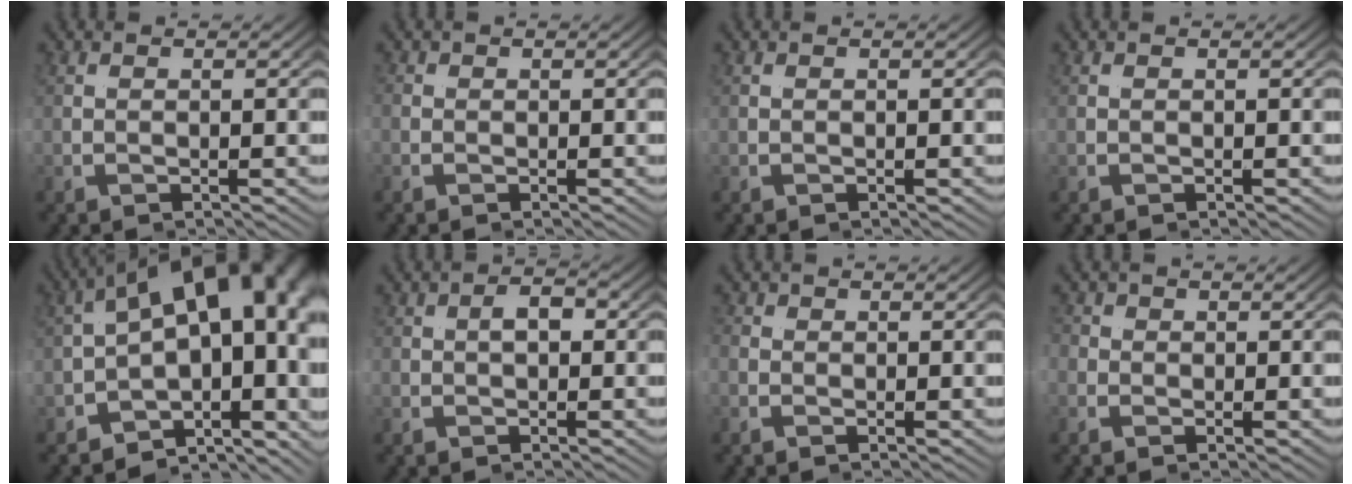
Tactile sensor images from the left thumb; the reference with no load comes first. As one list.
[{"total": 1.1, "force": [-0.1, 0.9, -0.6], "torque": [0.002, -0.008, 0.001]}, {"total": 0.0}, {"total": 0.0}, {"total": 13.1, "force": [0.1, 7.7, 10.6], "torque": [-0.137, 0.011, -0.012]}, {"total": 2.0, "force": [-0.4, 1.7, 1.1], "torque": [-0.023, -0.012, -0.002]}, {"total": 1.3, "force": [-0.3, 1.0, -0.8], "torque": [0.003, -0.009, -0.005]}, {"total": 2.1, "force": [0.1, 2.1, -0.5], "torque": [-0.005, -0.010, 0.004]}]